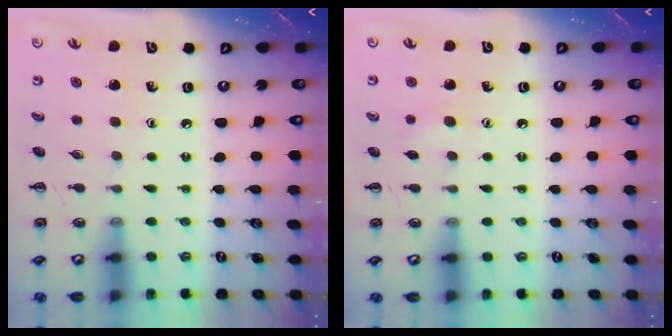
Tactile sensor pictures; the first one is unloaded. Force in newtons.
{"total": 5.2, "press": 5.0, "slide": 1.2}